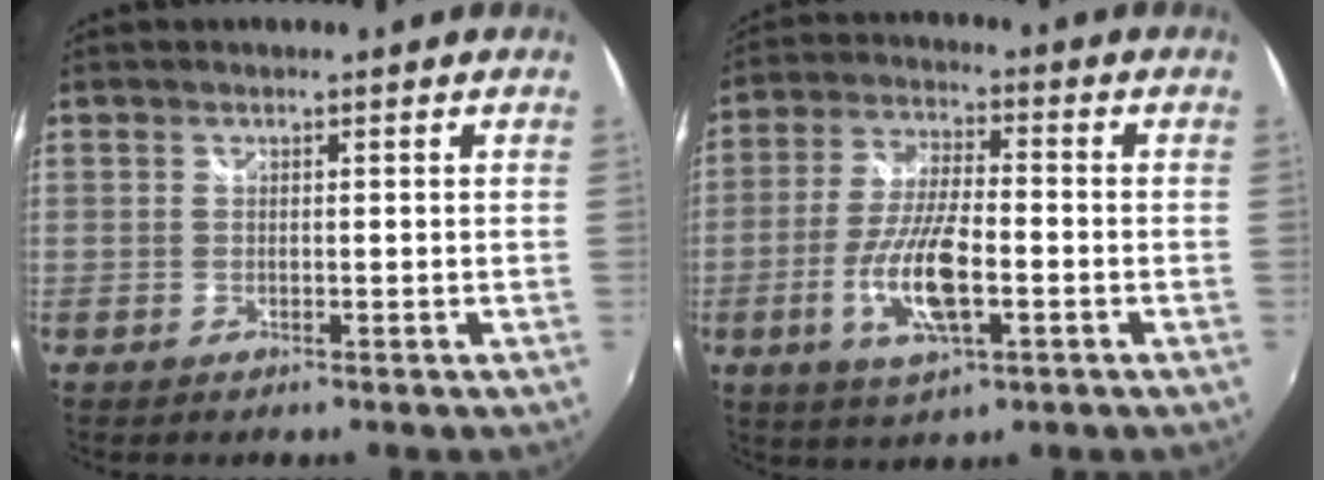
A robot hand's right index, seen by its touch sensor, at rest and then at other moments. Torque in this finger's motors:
{"motor_torque": [2.14, 0.00, 1.05, 0.16]}